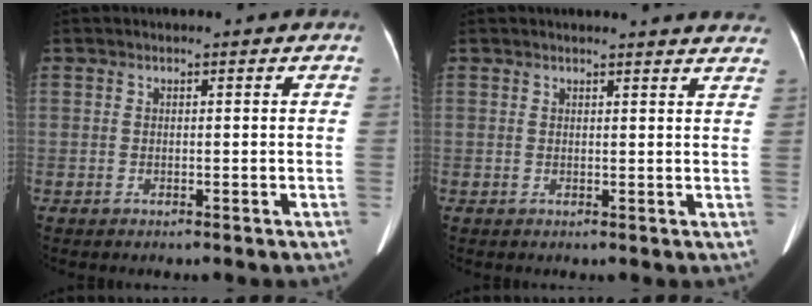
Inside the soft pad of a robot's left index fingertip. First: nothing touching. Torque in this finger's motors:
{"motor_torque": [0.90, -1.24, 0.10, 0.04]}